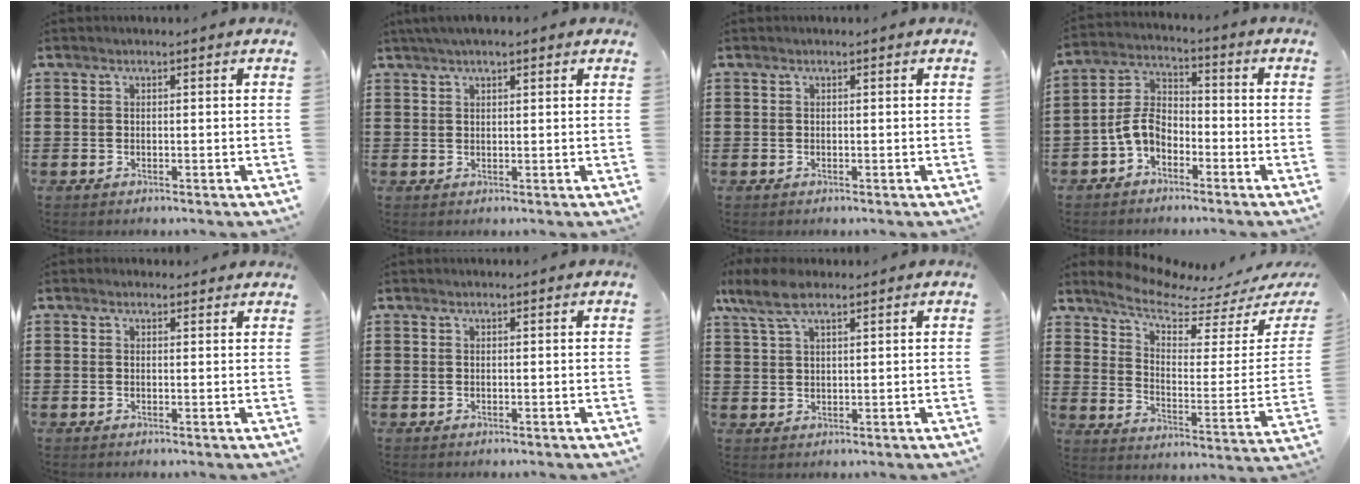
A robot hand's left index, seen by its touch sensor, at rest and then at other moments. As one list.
[{"total": 2.4, "force": [1.7, 0.6, 1.6], "torque": [-0.035, 0.006, 0.032]}, {"total": 0.0}, {"total": 5.9, "force": [-3.2, 3.5, 3.5], "torque": [-0.102, 0.003, -0.075]}, {"total": 1.1, "force": [0.9, 0.6, 0.2], "torque": [-0.007, 0.005, 0.017]}, {"total": 0.0}, {"total": 6.5, "force": [4.2, 2.4, 4.3], "torque": [-0.100, 0.000, 0.077]}, {"total": 6.9, "force": [6.0, 1.5, 2.9], "torque": [-0.080, -0.045, 0.101]}]